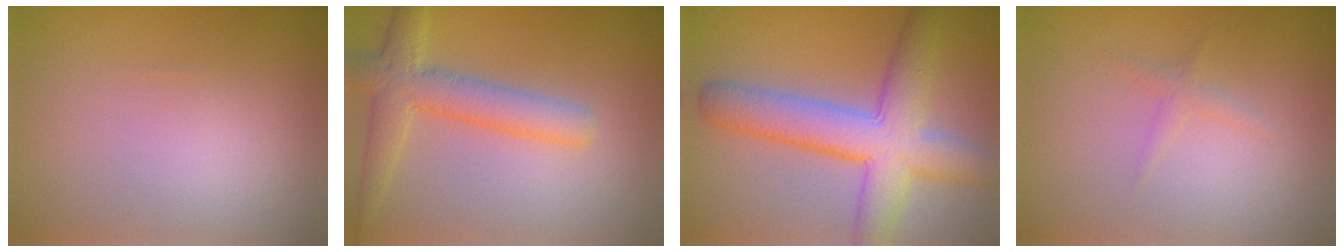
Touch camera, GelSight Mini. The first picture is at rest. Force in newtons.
{"total": 4.1, "press": 4.1, "slide": 0.1}
{"total": 7.2, "press": 7.2, "slide": 0.3}
{"total": 0.9, "press": 0.9, "slide": 0.1}